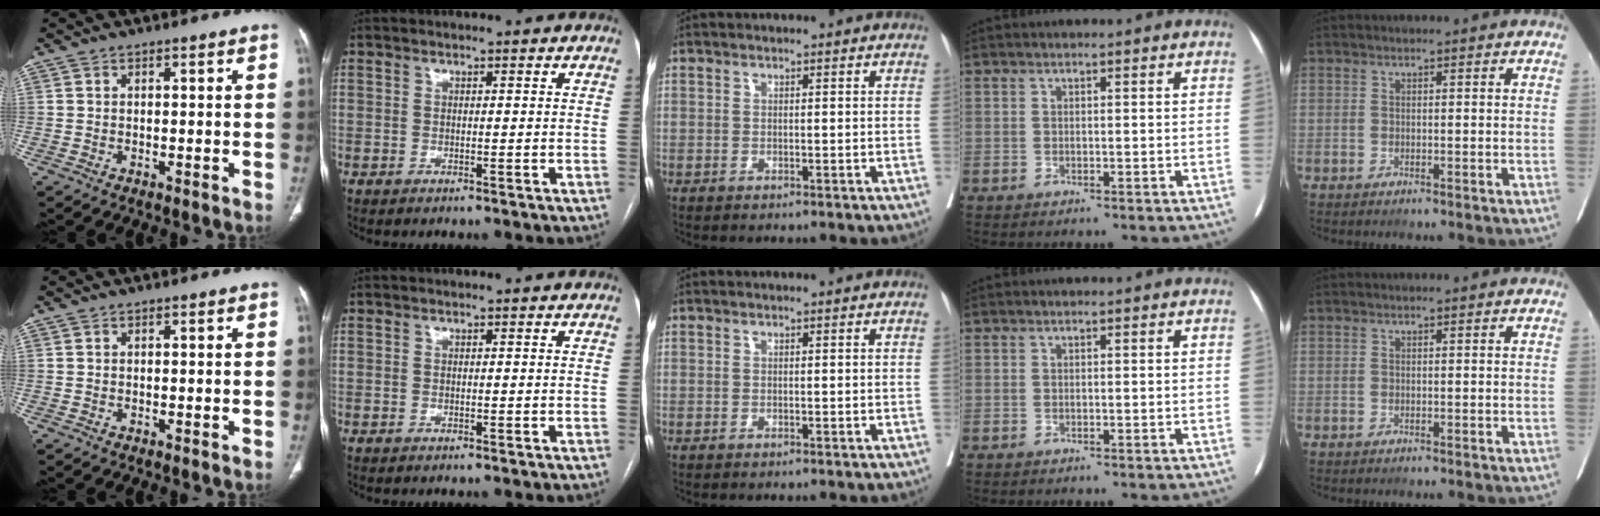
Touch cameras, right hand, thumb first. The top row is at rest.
{}